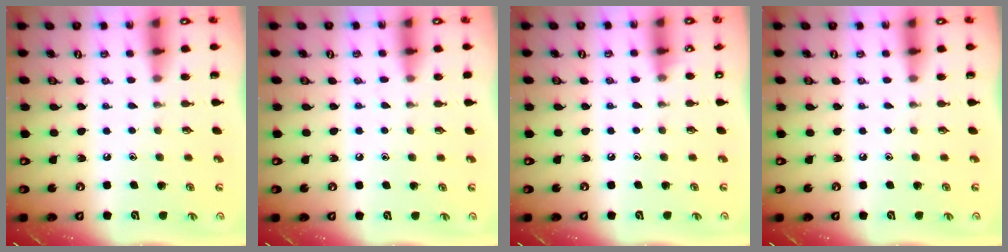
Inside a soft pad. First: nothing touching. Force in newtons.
{"total": 5.4, "press": 5.3, "slide": 0.8}
{"total": 2.9, "press": 2.9, "slide": 0.4}
{"total": 0.0}